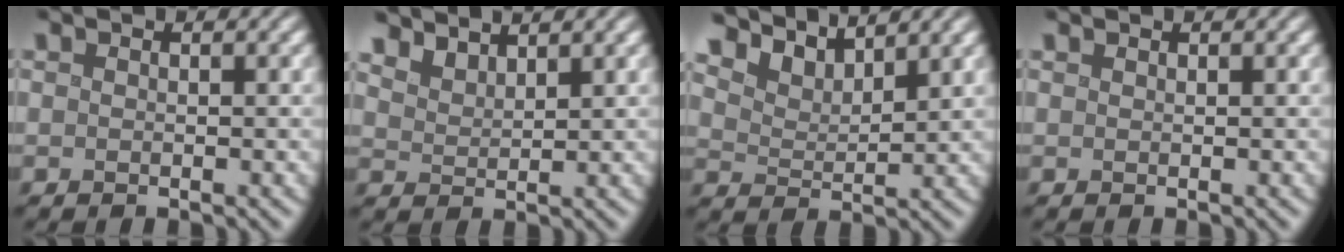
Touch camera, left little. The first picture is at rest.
{"total": 3.0, "force": [2.8, 0.8, 0.7], "torque": [-0.020, -0.004, 0.060]}
{"total": 5.3, "force": [5.0, 1.0, 1.4], "torque": [-0.044, 0.006, 0.087]}
{"total": 0.0}